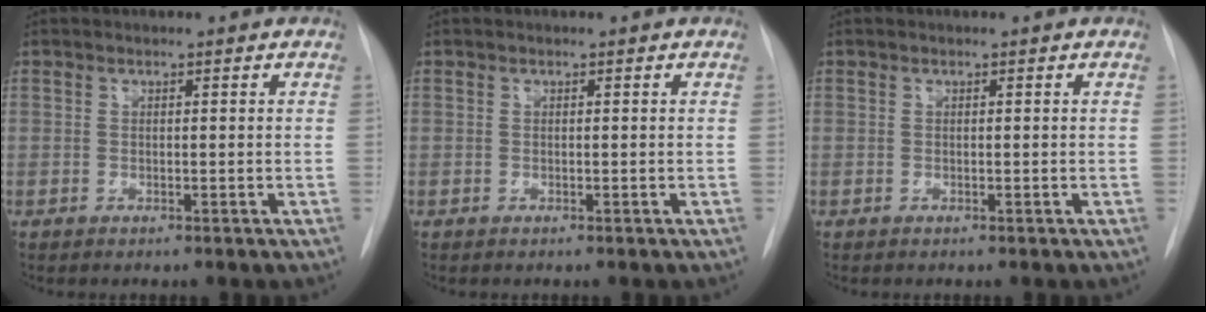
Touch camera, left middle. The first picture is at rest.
{"total": 0.0}
{"total": 0.0}